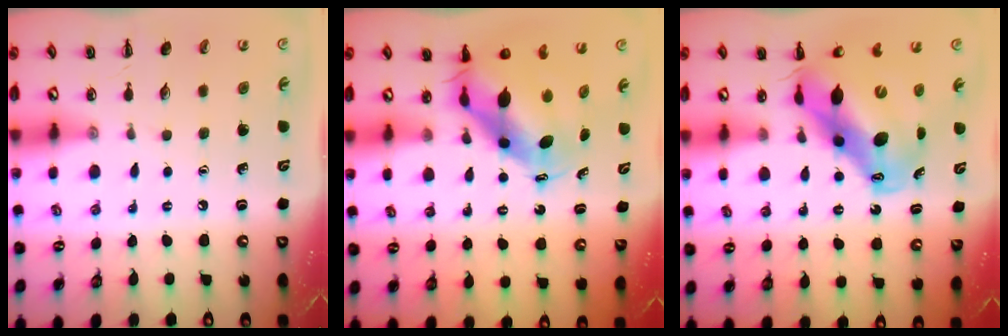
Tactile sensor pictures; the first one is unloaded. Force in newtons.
{"total": 7.7, "press": 7.5, "slide": 1.8}
{"total": 16.2, "press": 15.7, "slide": 4.2}